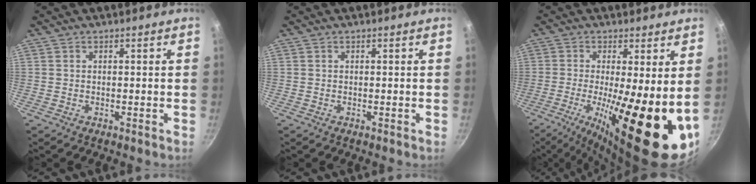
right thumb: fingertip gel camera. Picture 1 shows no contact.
{"total": 0.0}
{"total": 19.3, "force": [-2.9, 5.0, 18.5], "torque": [-0.272, -0.023, -0.041]}